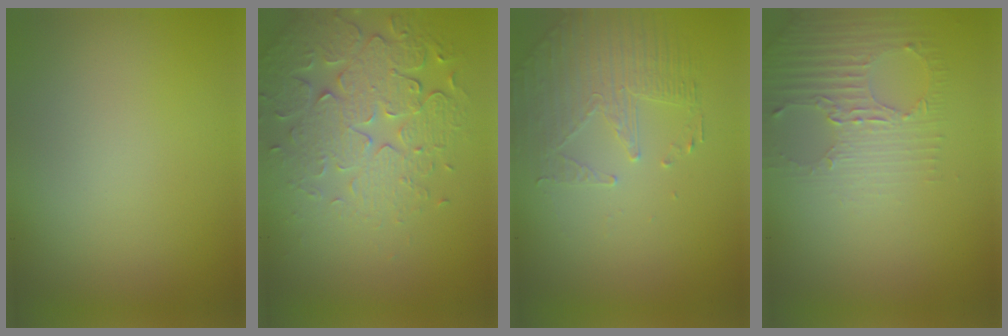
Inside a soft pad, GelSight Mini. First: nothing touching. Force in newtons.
{"total": 6.5, "press": 5.0, "slide": 4.2}
{"total": 2.2, "press": 1.8, "slide": 1.2}
{"total": 2.8, "press": 2.4, "slide": 1.4}